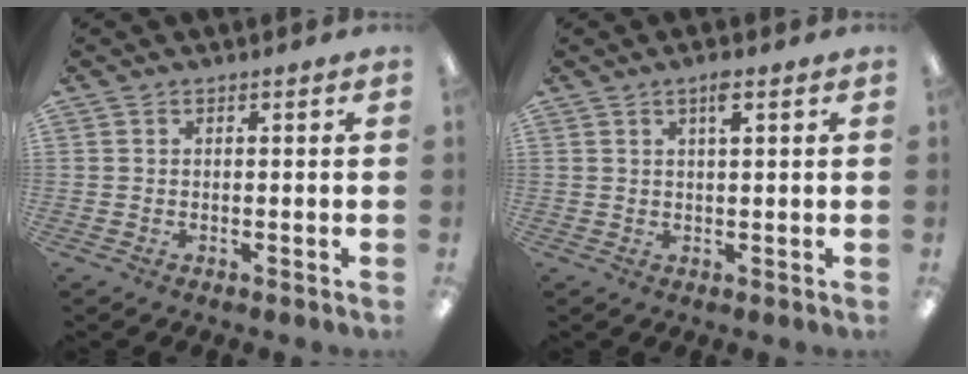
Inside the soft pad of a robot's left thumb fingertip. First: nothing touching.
{"total": 2.9, "force": [1.7, 0.4, 2.3], "torque": [-0.034, -0.004, 0.024]}